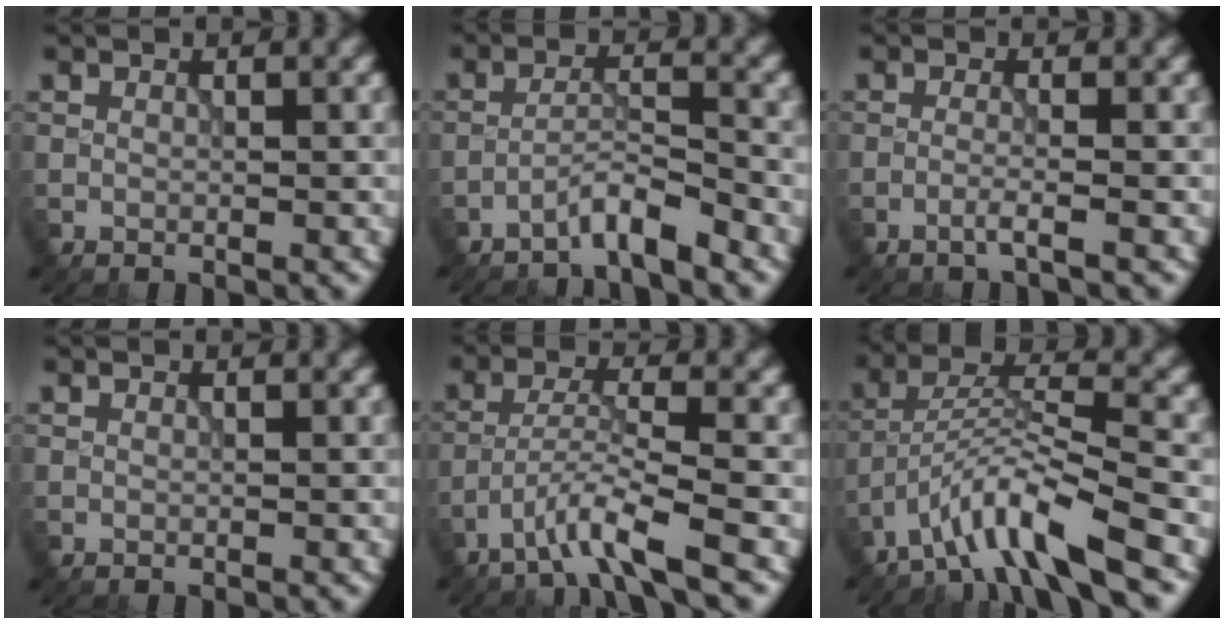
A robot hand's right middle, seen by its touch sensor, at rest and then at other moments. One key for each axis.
{"total": 3.1, "fx": -2.7, "fy": 0.1, "fz": 1.5, "tx": -0.022, "ty": 0.010, "tz": -0.056}
{"total": 1.5, "fx": -0.8, "fy": 0.2, "fz": 1.3, "tx": -0.015, "ty": 0.003, "tz": -0.028}
{"total": 0.0}
{"total": 4.3, "fx": -2.9, "fy": 0.1, "fz": 3.1, "tx": -0.057, "ty": 0.009, "tz": -0.067}
{"total": 7.6, "fx": -5.3, "fy": 1.1, "fz": 5.3, "tx": -0.090, "ty": 0.010, "tz": -0.102}